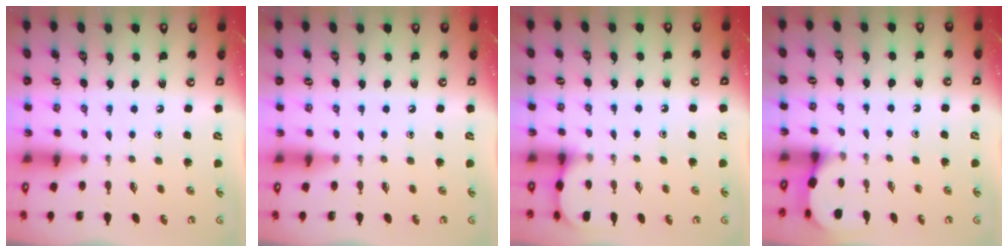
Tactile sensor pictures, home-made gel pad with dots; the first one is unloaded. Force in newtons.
{"total": 0.0}
{"total": 4.1, "press": 4.1, "slide": 0.5}
{"total": 2.6, "press": 2.6, "slide": 0.2}